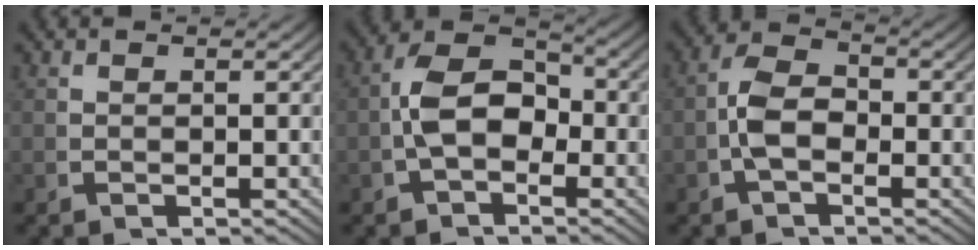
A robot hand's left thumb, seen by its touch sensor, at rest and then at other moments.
{"total": 7.3, "force": [-0.7, 5.1, 5.2], "torque": [-0.093, -0.016, -0.008]}
{"total": 4.9, "force": [-0.5, 3.2, 3.7], "torque": [-0.071, -0.009, -0.009]}